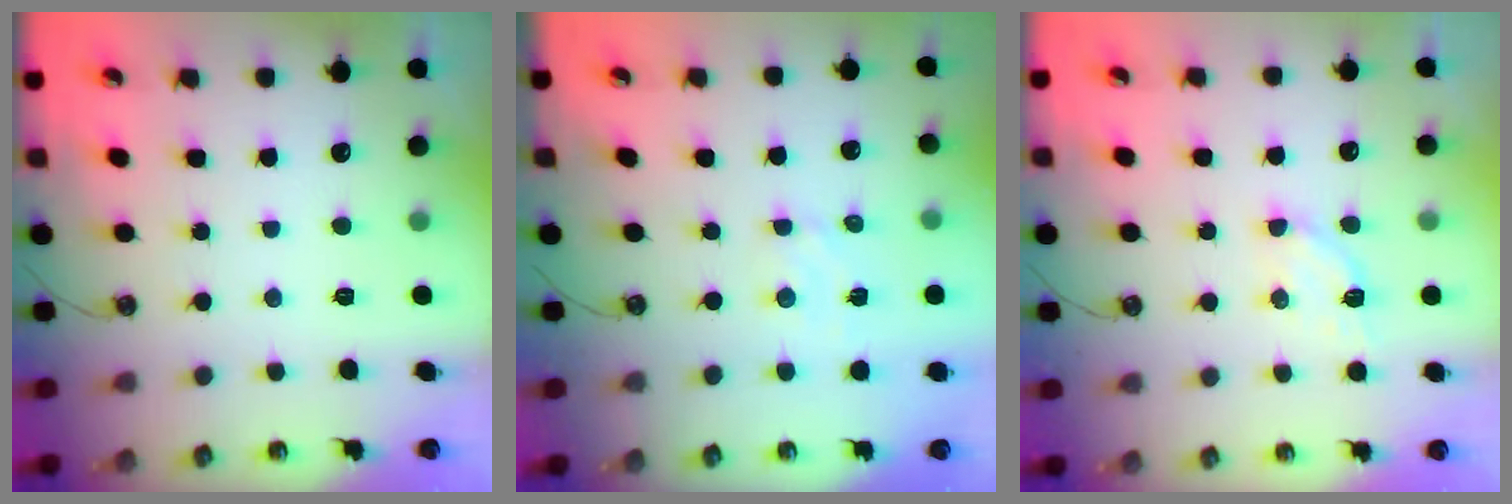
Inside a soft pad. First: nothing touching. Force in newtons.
{"total": 3.0, "press": 2.9, "slide": 0.6}
{"total": 5.3, "press": 5.2, "slide": 0.4}